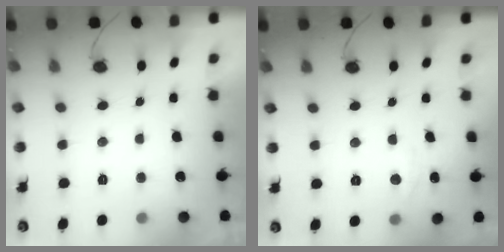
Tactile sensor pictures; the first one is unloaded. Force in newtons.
{"total": 3.2, "press": 3.1, "slide": 0.4}